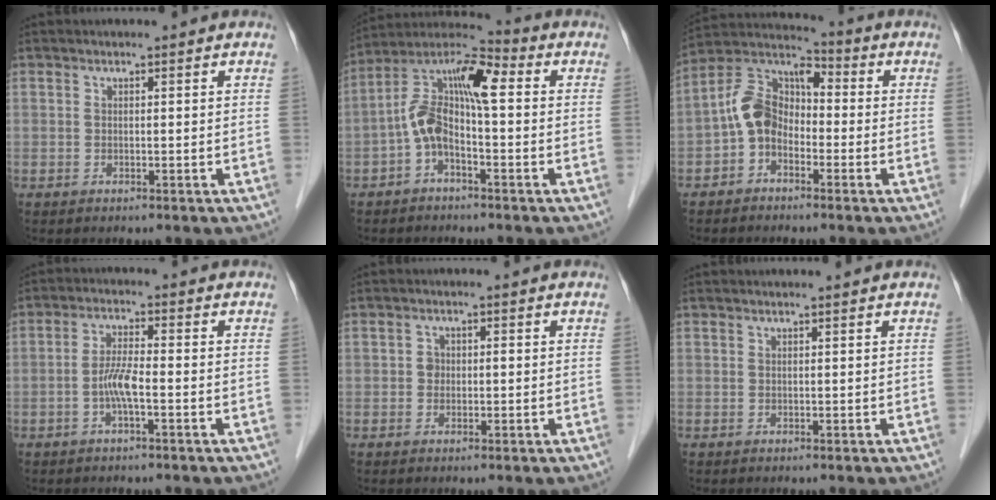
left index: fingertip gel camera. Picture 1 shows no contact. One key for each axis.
{"total": 9.8, "fx": -0.6, "fy": 3.1, "fz": 9.3, "tx": -0.191, "ty": 0.047, "tz": -0.018}
{"total": 8.2, "fx": -2.1, "fy": 5.6, "fz": 5.6, "tx": -0.124, "ty": 0.032, "tz": -0.054}
{"total": 4.0, "fx": -1.4, "fy": 0.5, "fz": 3.7, "tx": -0.082, "ty": 0.007, "tz": -0.030}
{"total": 1.5, "fx": -0.1, "fy": 1.4, "fz": 0.6, "tx": -0.013, "ty": 0.010, "tz": -0.003}
{"total": 0.0}